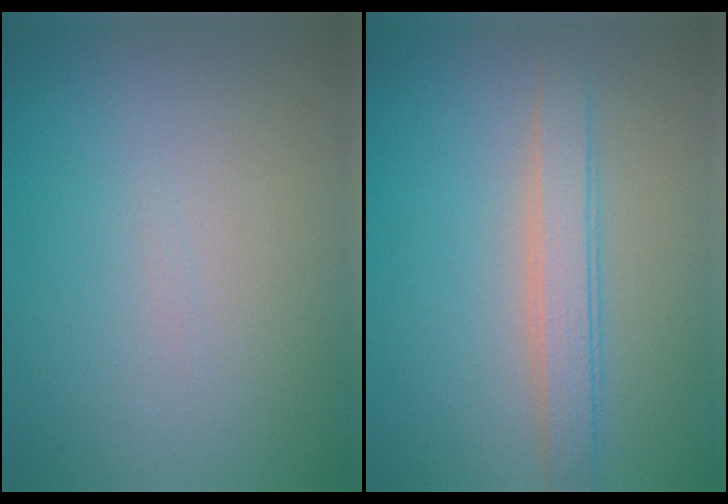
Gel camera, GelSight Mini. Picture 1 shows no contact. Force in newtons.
{"total": 2.9, "press": 2.9, "slide": 0.1}